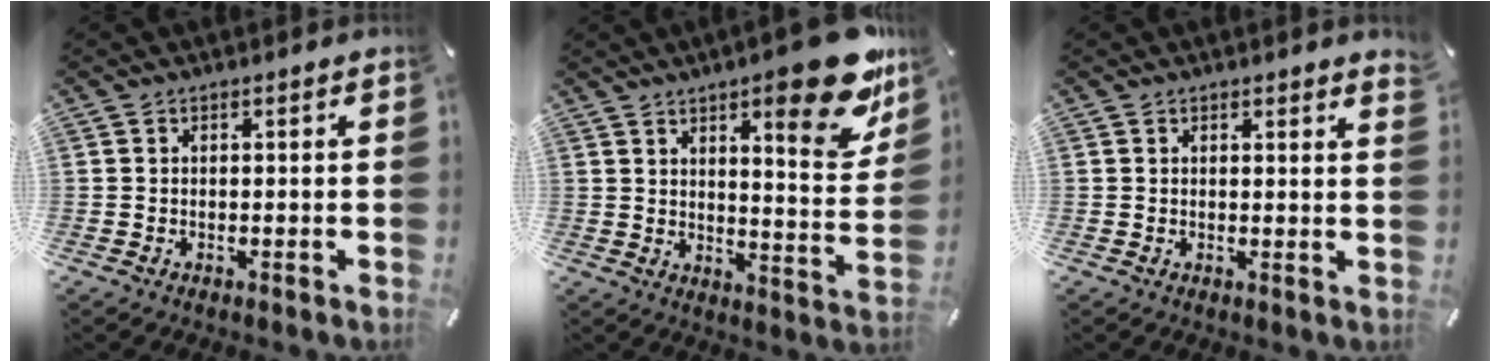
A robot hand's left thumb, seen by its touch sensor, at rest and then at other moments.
{"total": 17.5, "force": [11.8, 4.5, 12.2], "torque": [-0.156, -0.088, 0.185]}
{"total": 1.2, "force": [1.1, 0.0, 0.4], "torque": [-0.002, -0.005, 0.020]}